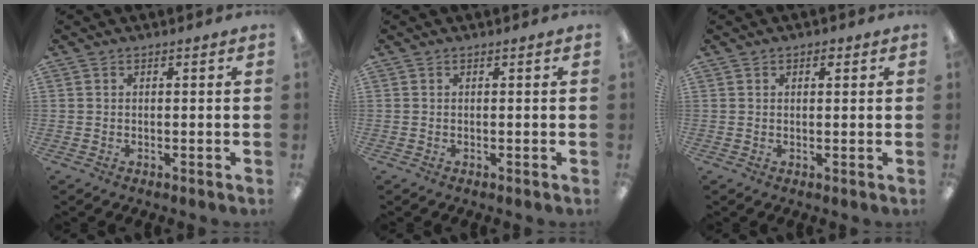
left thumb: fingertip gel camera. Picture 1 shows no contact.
{"total": 0.0}
{"total": 1.5, "force": [0.8, 1.0, 0.8], "torque": [-0.010, 0.000, 0.013]}